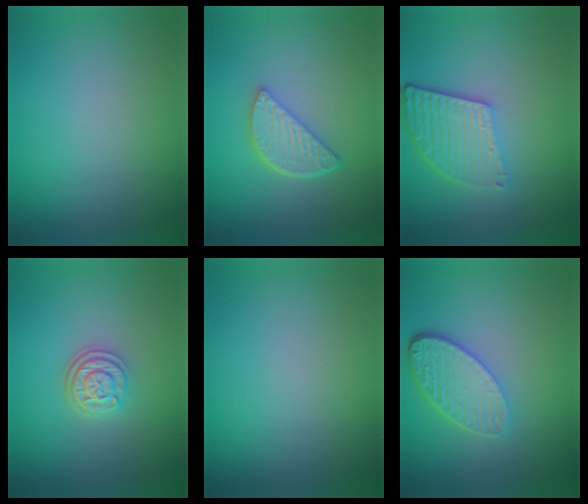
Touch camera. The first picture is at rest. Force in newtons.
{"total": 3.7, "press": 3.0, "slide": 2.2}
{"total": 5.2, "press": 3.8, "slide": 3.6}
{"total": 3.0, "press": 2.4, "slide": 1.7}
{"total": 0.0}
{"total": 5.3, "press": 3.9, "slide": 3.7}